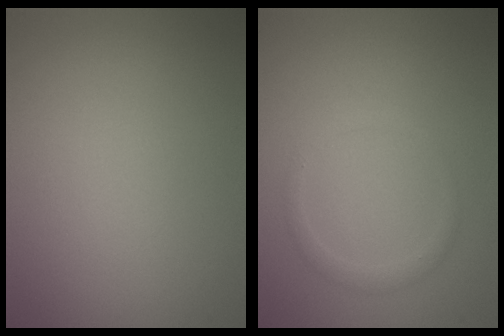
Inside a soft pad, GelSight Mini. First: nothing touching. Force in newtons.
{"total": 1.1, "press": 1.0, "slide": 0.1}